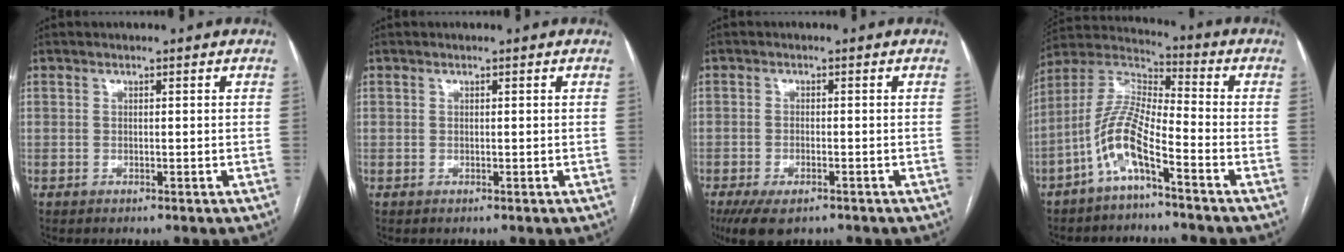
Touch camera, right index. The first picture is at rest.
{"total": 0.0}
{"total": 6.2, "force": [-4.3, 2.4, 3.8], "torque": [-0.065, -0.009, -0.071]}
{"total": 9.7, "force": [-5.2, 1.9, 8.0], "torque": [-0.181, 0.012, -0.109]}